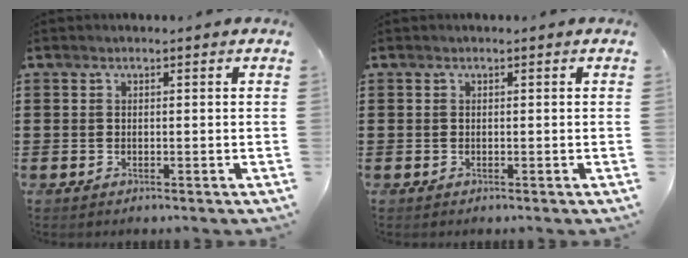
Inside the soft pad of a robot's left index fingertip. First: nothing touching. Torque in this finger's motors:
{"motor_torque": [0.00, 0.00, 0.01, 0.00]}